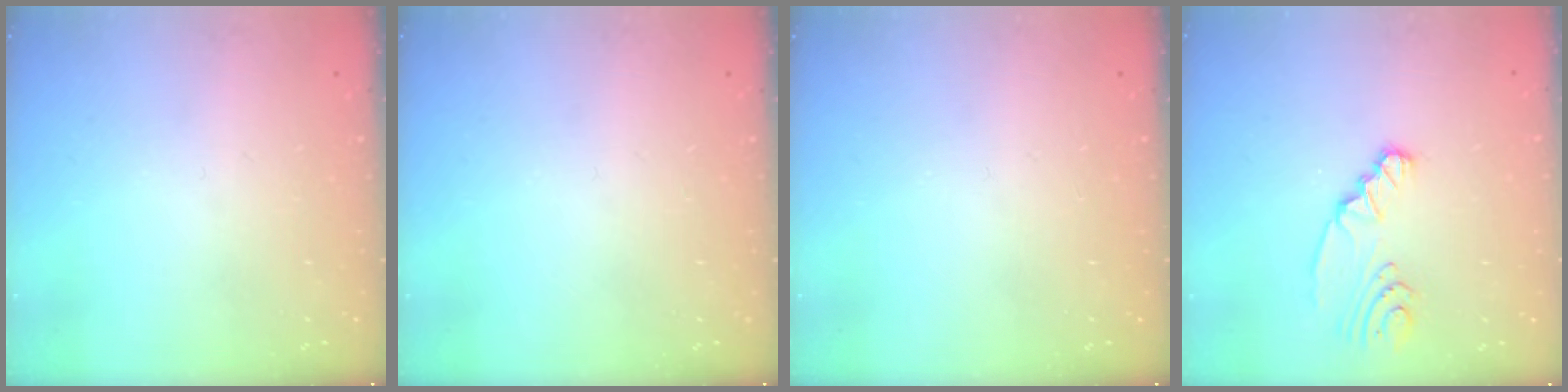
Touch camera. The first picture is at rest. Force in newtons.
{"total": 0.0}
{"total": 0.0}
{"total": 4.5, "press": 4.5, "slide": 0.5}